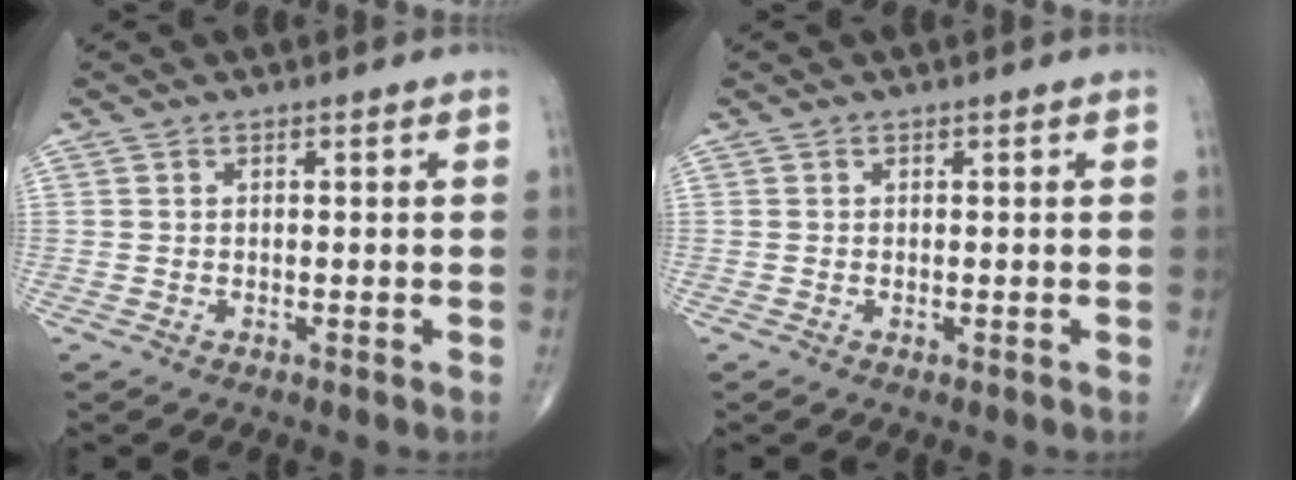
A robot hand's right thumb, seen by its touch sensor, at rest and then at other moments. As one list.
[{"total": 0.0}]